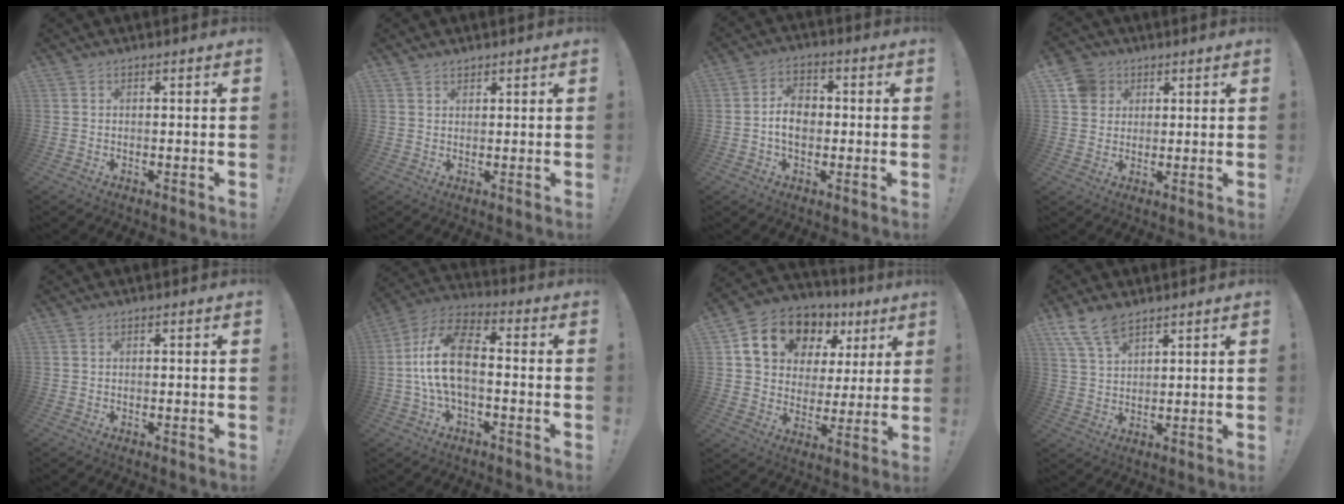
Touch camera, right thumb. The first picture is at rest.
{"total": 1.6, "force": [1.3, 0.8, 0.2], "torque": [-0.003, -0.004, 0.026]}
{"total": 8.1, "force": [-0.8, 5.6, 5.8], "torque": [-0.097, 0.010, -0.015]}
{"total": 6.9, "force": [2.9, 6.0, 1.7], "torque": [-0.025, -0.008, 0.058]}
{"total": 0.0}
{"total": 14.7, "force": [-1.1, 7.5, 12.6], "torque": [-0.245, 0.018, -0.016]}
{"total": 15.8, "force": [8.7, 10.8, 7.6], "torque": [-0.127, -0.041, 0.167]}
{"total": 8.0, "force": [6.0, 3.4, 4.0], "torque": [-0.082, -0.024, 0.116]}